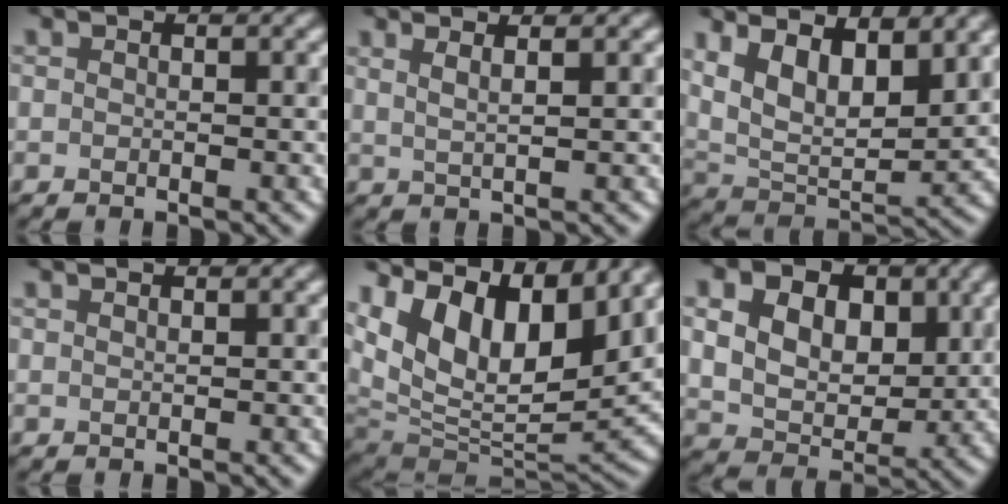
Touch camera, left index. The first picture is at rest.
{"total": 3.5, "force": [2.1, 1.3, 2.5], "torque": [-0.017, 0.015, 0.004]}
{"total": 11.2, "force": [5.3, 5.2, 8.4], "torque": [-0.154, 0.018, 0.081]}
{"total": 0.7, "force": [0.5, 0.1, 0.4], "torque": [-0.003, 0.001, 0.005]}
{"total": 14.3, "force": [6.7, 7.3, 10.3], "torque": [-0.188, 0.022, 0.119]}
{"total": 12.5, "force": [4.7, 8.9, 7.4], "torque": [-0.135, 0.024, 0.074]}